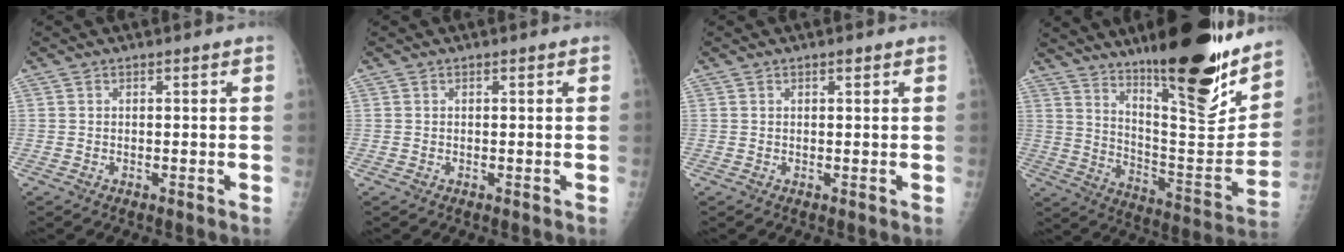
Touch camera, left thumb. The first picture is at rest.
{"total": 0.0}
{"total": 0.9, "force": [0.6, 0.3, 0.6], "torque": [-0.008, -0.002, 0.010]}
{"total": 25.5, "force": [17.2, 5.9, 17.9], "torque": [-0.239, -0.097, 0.278]}